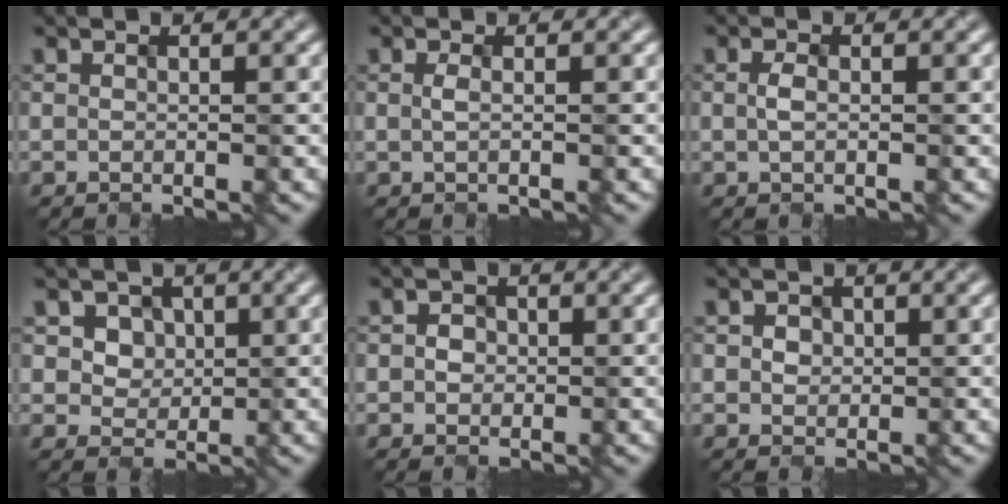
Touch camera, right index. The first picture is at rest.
{"total": 0.7, "force": [-0.1, 0.2, 0.6], "torque": [-0.011, -0.001, 0.001]}
{"total": 0.7, "force": [-0.2, 0.2, 0.7], "torque": [-0.019, 0.000, 0.002]}
{"total": 4.0, "force": [1.7, 3.3, 1.4], "torque": [-0.042, 0.004, 0.035]}
{"total": 1.2, "force": [-0.1, 1.2, 0.2], "torque": [-0.006, -0.002, 0.001]}
{"total": 1.6, "force": [0.6, 1.4, 0.5], "torque": [-0.009, 0.012, 0.006]}